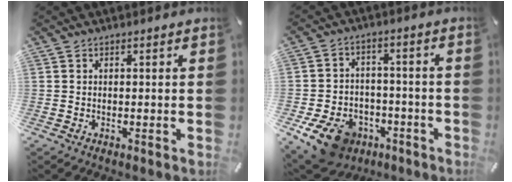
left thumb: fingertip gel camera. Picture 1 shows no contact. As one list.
[{"total": 12.0, "force": [-6.7, 8.2, 5.6], "torque": [-0.111, 0.043, -0.116]}]